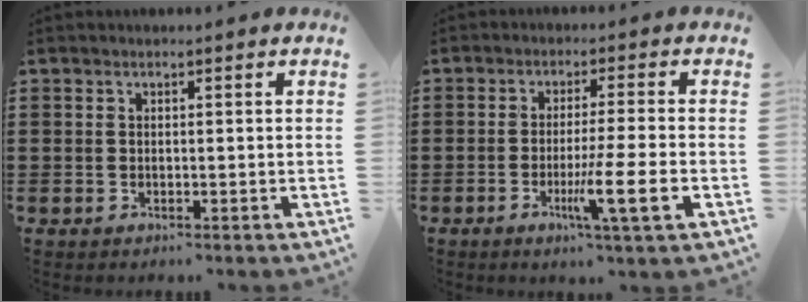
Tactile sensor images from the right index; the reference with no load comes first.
{"total": 7.6, "force": [-2.6, -0.5, 7.1], "torque": [-0.123, -0.018, -0.046]}